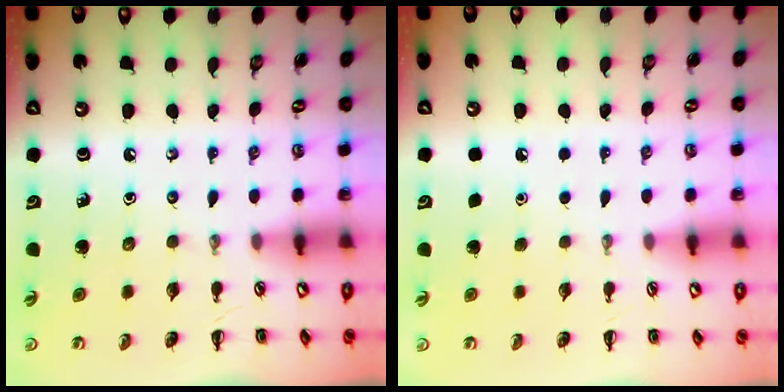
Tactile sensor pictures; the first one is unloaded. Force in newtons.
{"total": 1.7, "press": 1.7, "slide": 0.1}